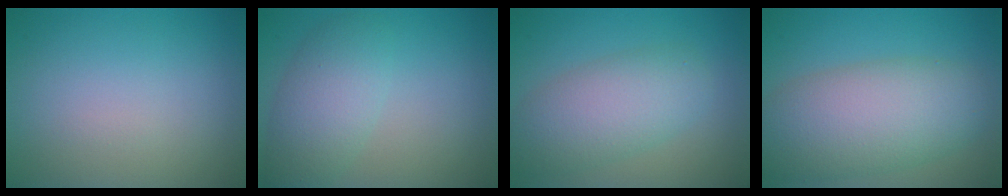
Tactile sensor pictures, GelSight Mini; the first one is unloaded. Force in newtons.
{"total": 4.3, "press": 4.3, "slide": 0.1}
{"total": 5.5, "press": 5.5, "slide": 0.2}
{"total": 8.4, "press": 8.4, "slide": 0.2}